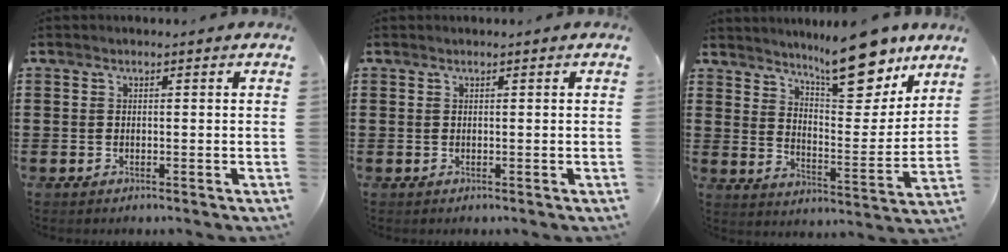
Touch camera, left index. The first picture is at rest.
{"total": 0.0}
{"total": 14.1, "force": [11.1, 3.9, 7.7], "torque": [-0.115, -0.066, 0.190]}